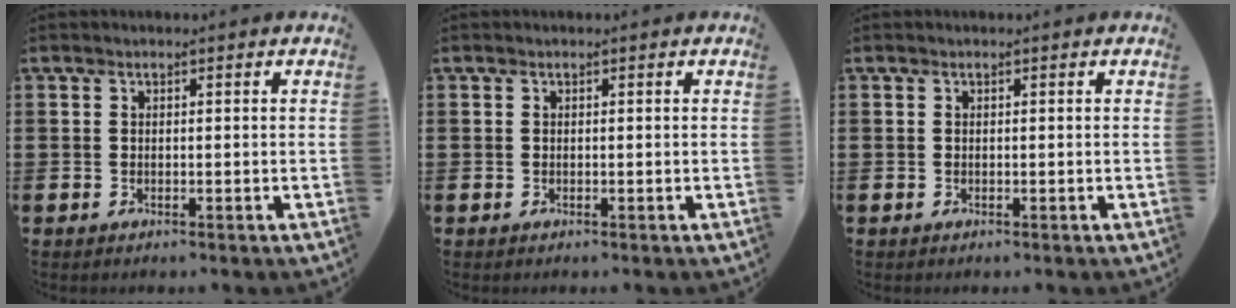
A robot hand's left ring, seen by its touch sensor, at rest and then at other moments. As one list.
[{"total": 0.0}, {"total": 0.0}]